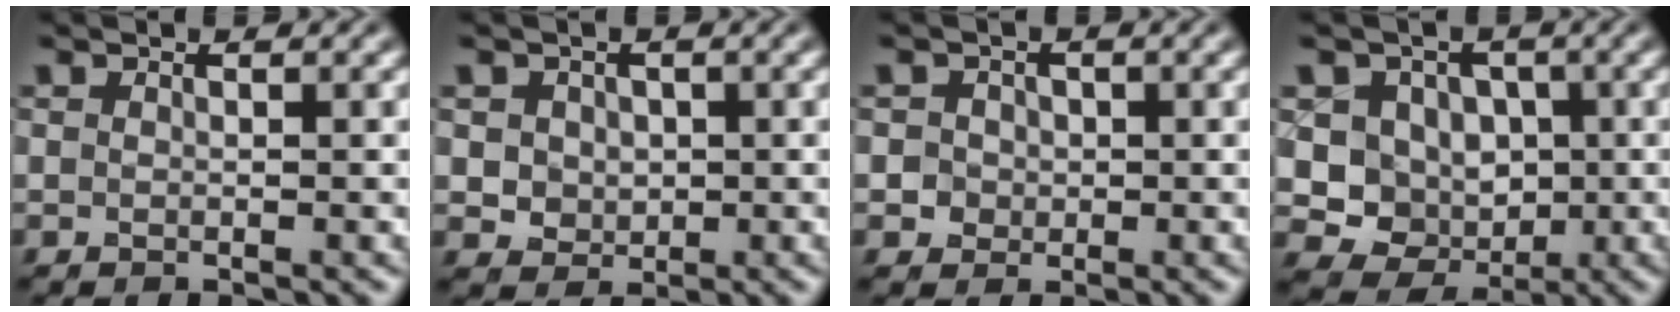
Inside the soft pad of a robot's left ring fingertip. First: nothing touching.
{"total": 2.7, "force": [0.5, 2.4, 1.1], "torque": [-0.020, 0.003, 0.015]}
{"total": 2.5, "force": [0.3, 2.4, 0.7], "torque": [0.003, 0.006, 0.001]}
{"total": 6.9, "force": [0.2, 6.3, 2.8], "torque": [-0.031, 0.002, -0.015]}